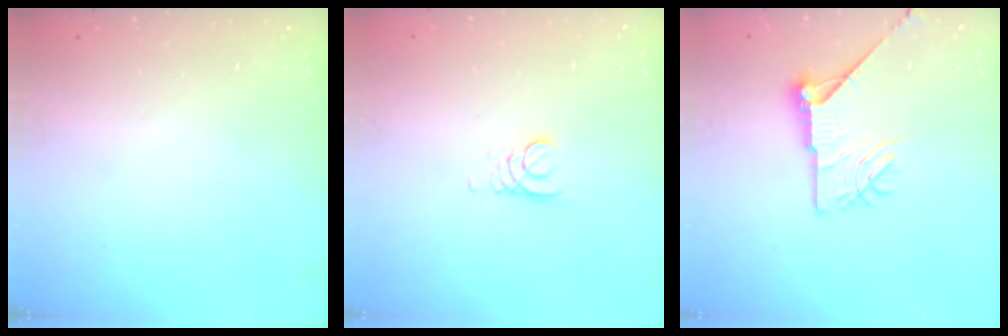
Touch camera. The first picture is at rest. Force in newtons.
{"total": 2.2, "press": 2.2, "slide": 0.3}
{"total": 12.8, "press": 12.8, "slide": 0.8}